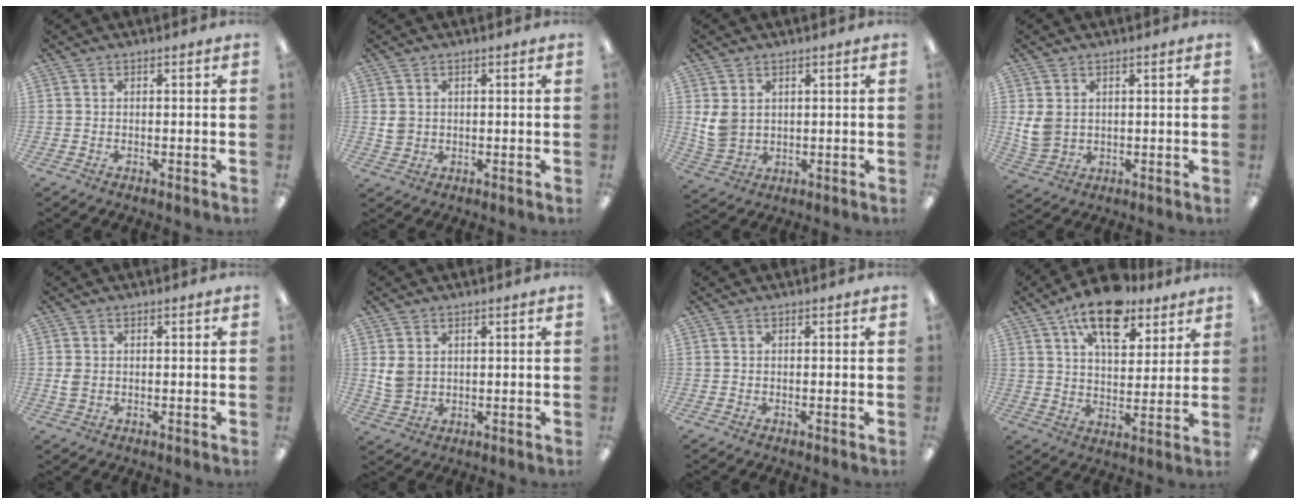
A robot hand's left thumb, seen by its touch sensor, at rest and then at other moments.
{"total": 2.9, "force": [0.8, 2.5, 1.2], "torque": [-0.016, 0.002, 0.013]}
{"total": 5.6, "force": [2.0, 4.3, 3.0], "torque": [-0.059, 0.001, 0.041]}
{"total": 5.7, "force": [1.6, 4.4, 3.2], "torque": [-0.076, 0.003, 0.034]}
{"total": 2.6, "force": [0.2, 1.8, 1.8], "torque": [-0.035, 0.006, 0.004]}
{"total": 4.3, "force": [1.6, 3.3, 2.2], "torque": [-0.047, 0.004, 0.034]}
{"total": 0.0}
{"total": 15.0, "force": [10.3, 6.9, 8.4], "torque": [-0.133, -0.045, 0.179]}